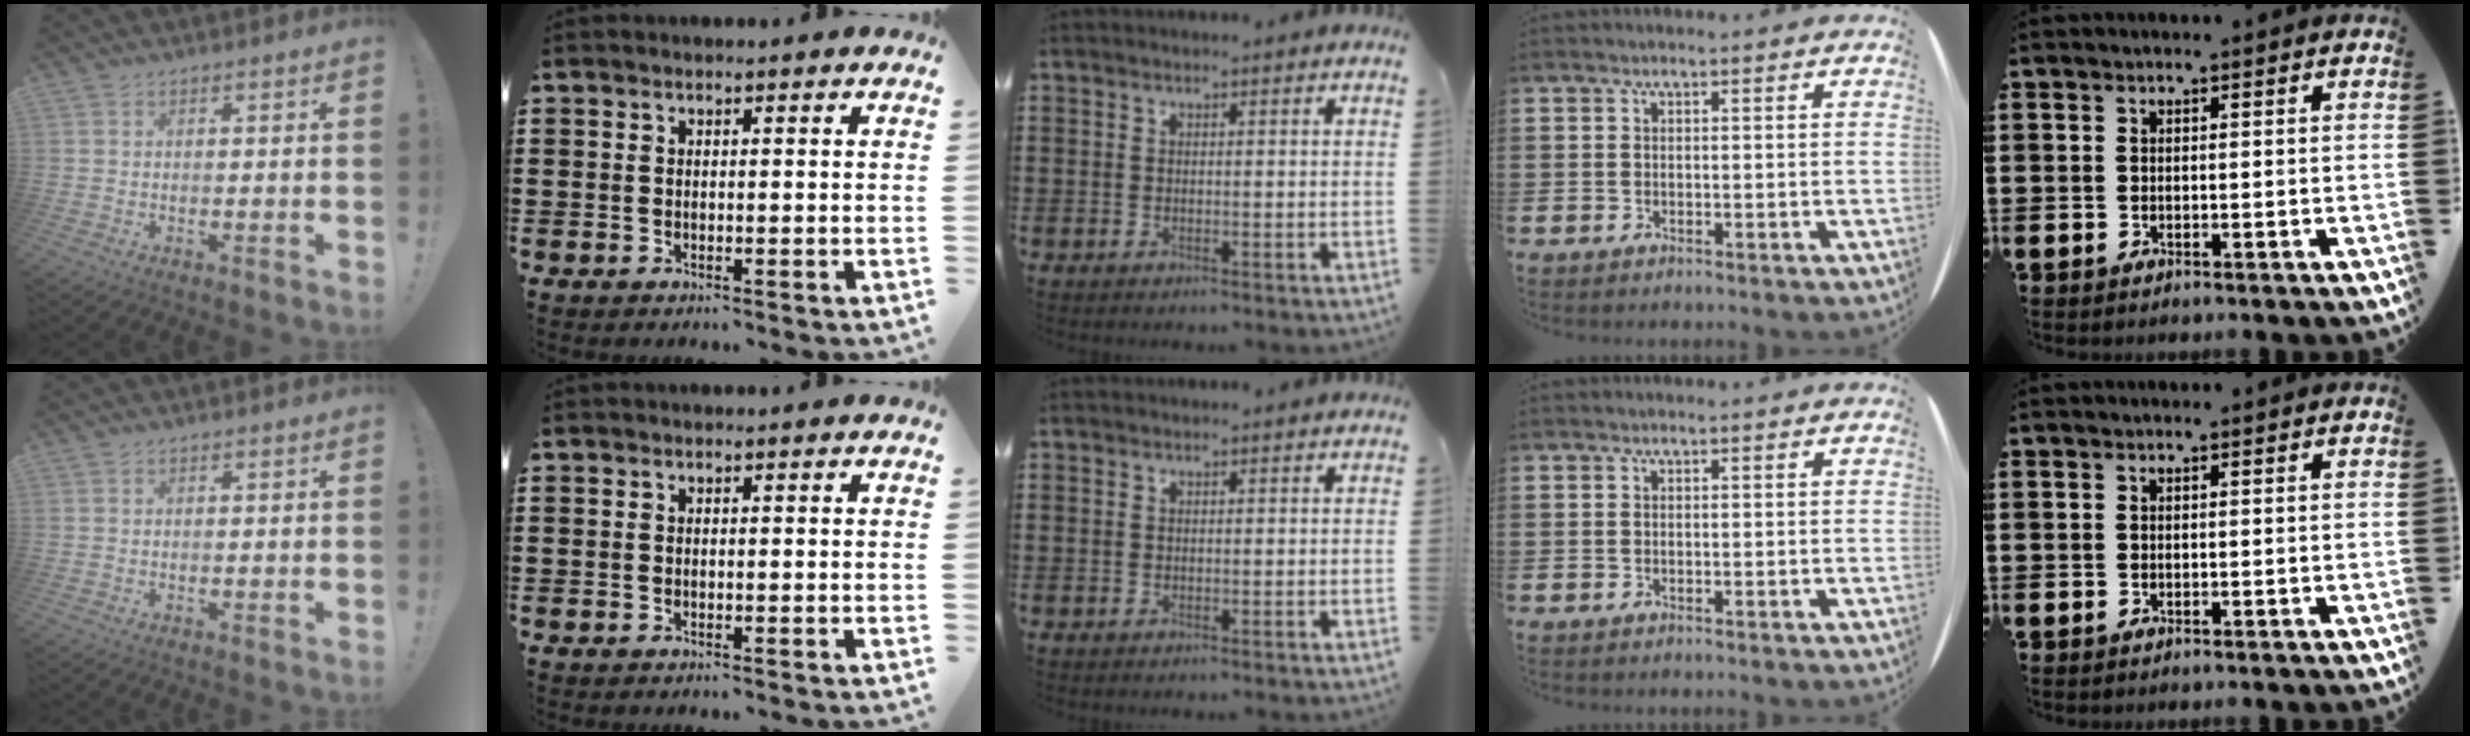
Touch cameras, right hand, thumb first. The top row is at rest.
{}